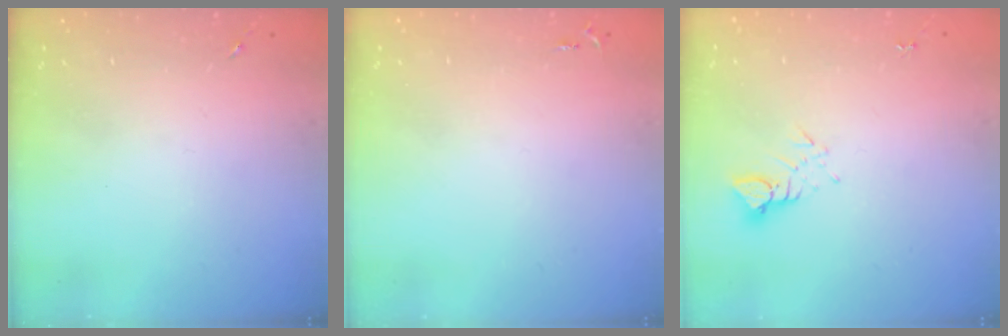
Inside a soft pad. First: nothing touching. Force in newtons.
{"total": 2.6, "press": 2.6, "slide": 0.3}
{"total": 3.1, "press": 3.1, "slide": 0.3}